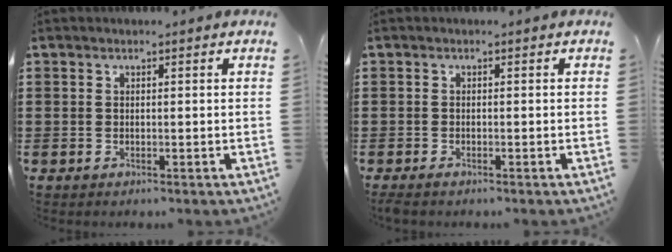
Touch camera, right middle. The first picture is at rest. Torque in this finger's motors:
{"motor_torque": [1.67, 0.47, 0.10, 0.03]}